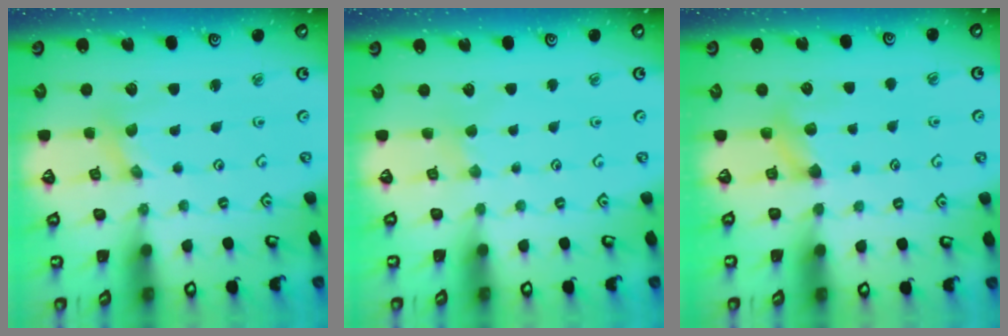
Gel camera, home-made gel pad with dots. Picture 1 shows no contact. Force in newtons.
{"total": 1.4, "press": 1.4, "slide": 0.4}
{"total": 4.8, "press": 4.7, "slide": 0.9}